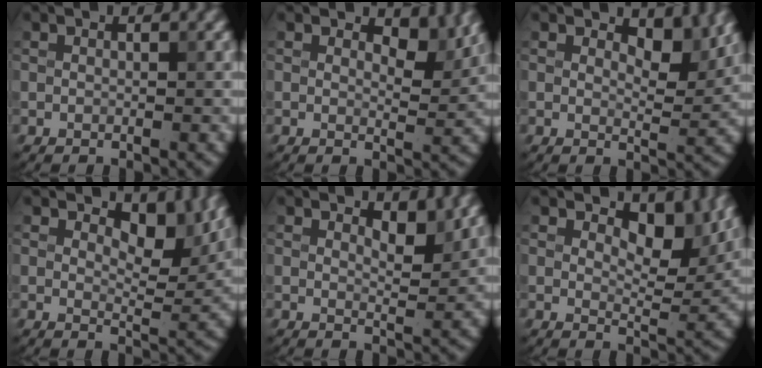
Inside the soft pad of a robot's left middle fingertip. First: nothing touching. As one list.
[{"total": 2.8, "force": [1.8, 1.2, 1.7], "torque": [-0.024, -0.007, 0.023]}, {"total": 3.4, "force": [2.2, 1.4, 2.1], "torque": [-0.033, -0.007, 0.027]}, {"total": 5.1, "force": [2.9, 2.4, 3.4], "torque": [-0.047, -0.009, 0.036]}, {"total": 1.9, "force": [1.3, 0.5, 1.2], "torque": [-0.018, -0.008, 0.018]}, {"total": 5.3, "force": [2.9, 2.6, 3.6], "torque": [-0.049, -0.011, 0.036]}]